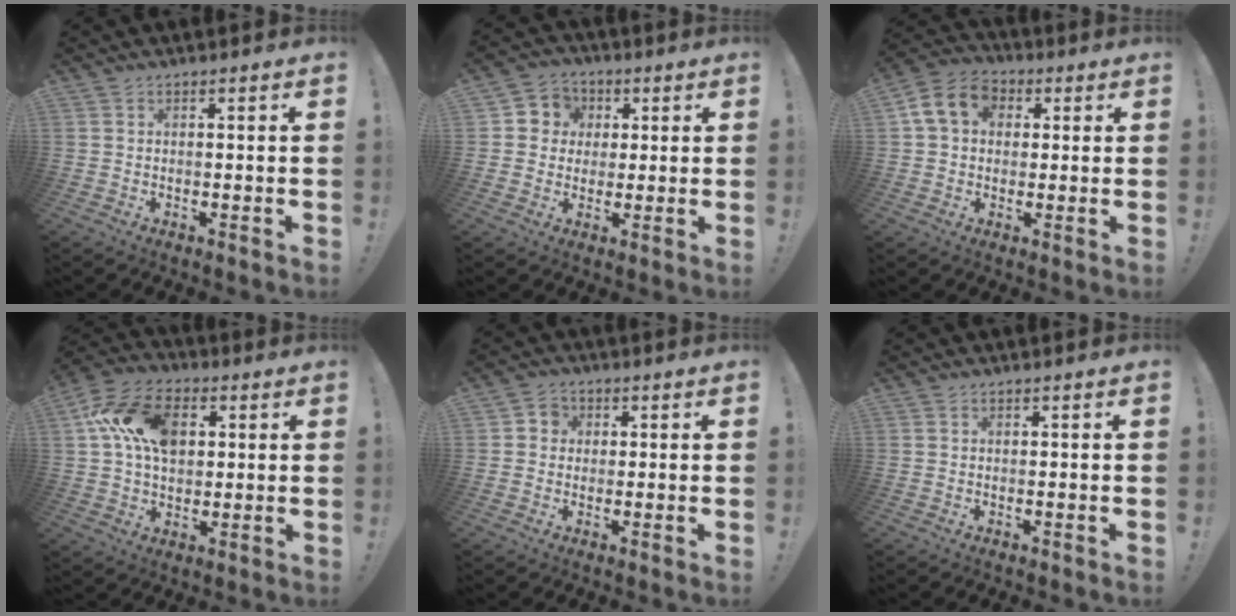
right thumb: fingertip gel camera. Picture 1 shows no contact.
{"total": 6.9, "force": [0.2, 6.7, 1.6], "torque": [-0.018, 0.008, 0.009]}
{"total": 11.1, "force": [3.4, 8.6, 6.2], "torque": [-0.095, 0.007, 0.071]}
{"total": 15.6, "force": [4.2, 10.7, 10.5], "torque": [-0.183, 0.006, 0.080]}
{"total": 3.3, "force": [0.0, 3.1, 1.1], "torque": [-0.019, 0.008, 0.000]}
{"total": 0.0}